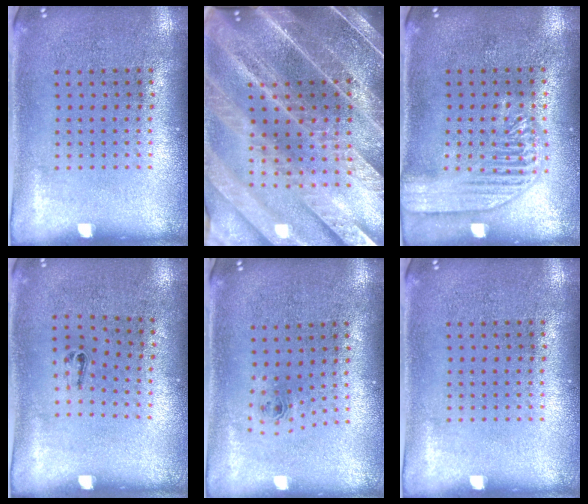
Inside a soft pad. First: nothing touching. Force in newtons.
{"total": 5.6, "press": 4.8, "slide": 3.0}
{"total": 1.9, "press": 1.9, "slide": 0.2}
{"total": 0.5, "press": 0.3, "slide": 0.5}
{"total": 0.7, "press": 0.3, "slide": 0.6}
{"total": 0.0}